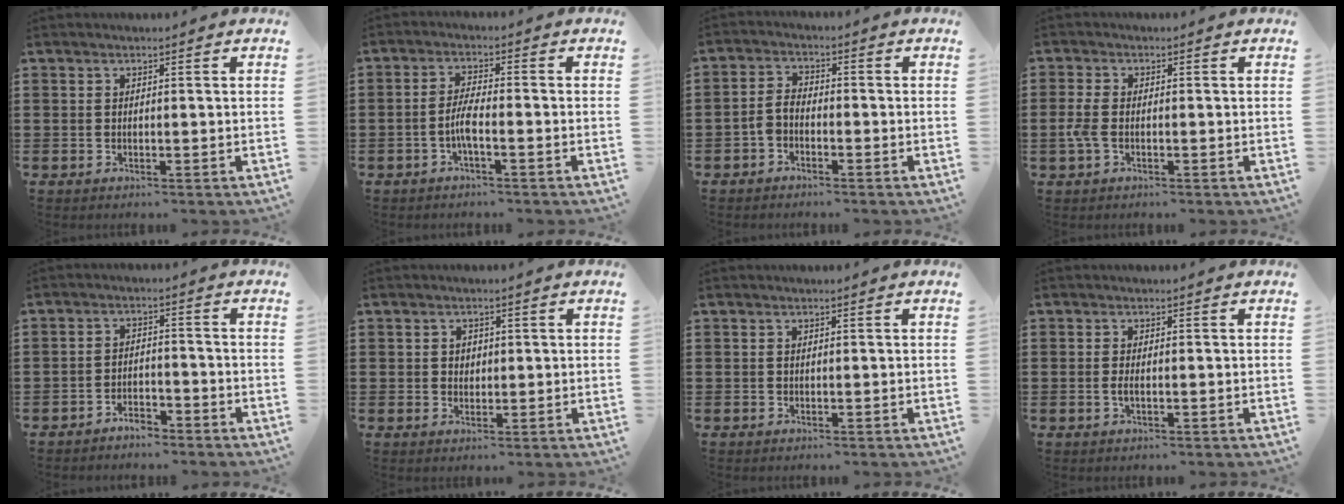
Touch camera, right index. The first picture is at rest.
{"total": 3.8, "force": [-1.6, 0.6, 3.4], "torque": [-0.081, -0.006, -0.037]}
{"total": 2.9, "force": [-1.9, 1.4, 1.6], "torque": [-0.047, 0.005, -0.042]}
{"total": 3.1, "force": [-1.0, 1.4, 2.6], "torque": [-0.074, -0.008, -0.025]}
{"total": 2.8, "force": [-2.7, 0.6, 0.2], "torque": [-0.012, 0.005, -0.057]}
{"total": 1.5, "force": [0.4, 1.3, 0.6], "torque": [-0.015, 0.009, 0.006]}
{"total": 0.0}
{"total": 1.2, "force": [-0.3, 0.4, 1.1], "torque": [-0.029, -0.003, -0.008]}